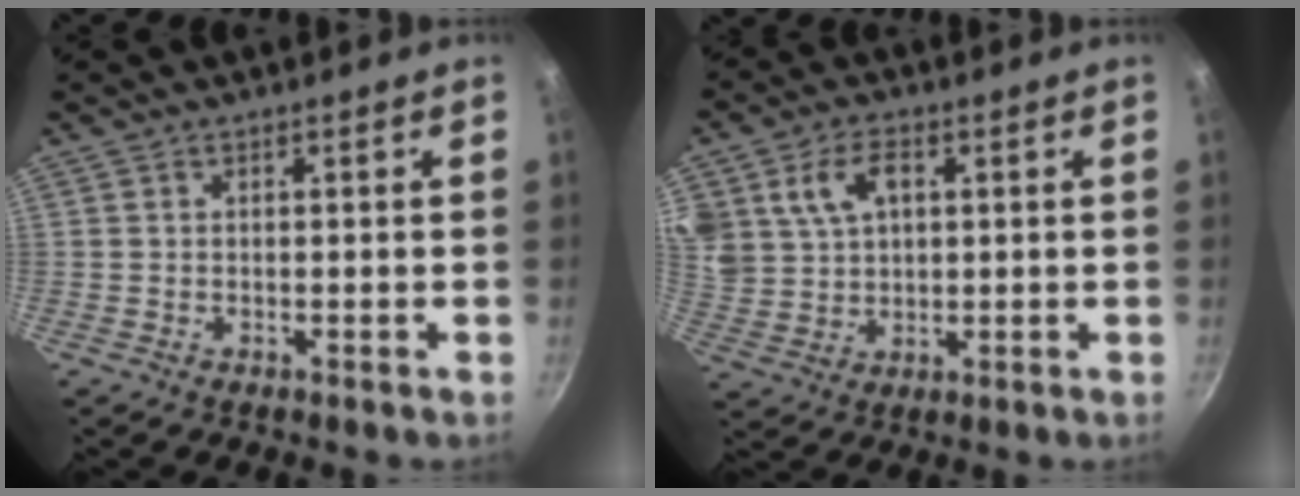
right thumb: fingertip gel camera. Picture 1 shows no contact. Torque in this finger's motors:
{"motor_torque": [-0.60, 0.94, 0.84, 0.72, 0.13]}